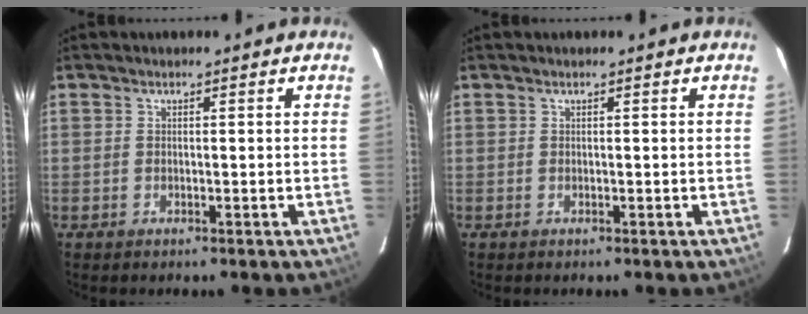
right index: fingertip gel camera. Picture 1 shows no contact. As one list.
[{"total": 0.0}]